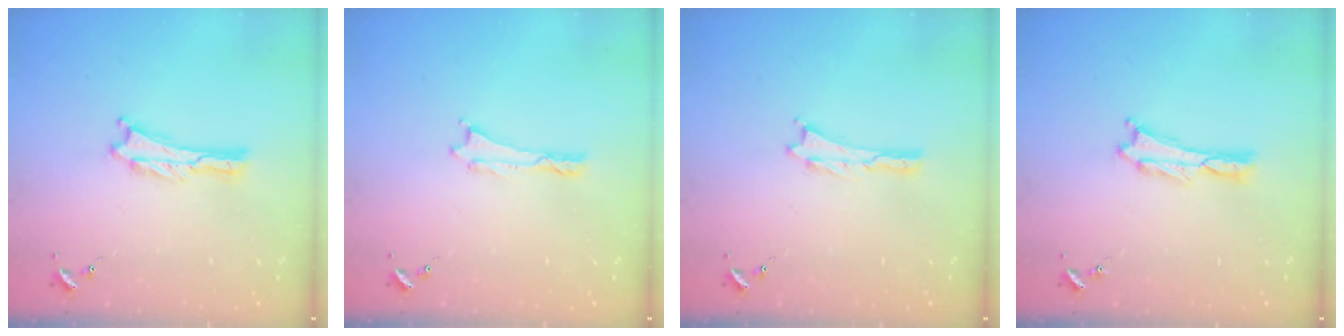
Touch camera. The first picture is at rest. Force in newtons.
{"total": 0.0}
{"total": 0.0}
{"total": 0.0}